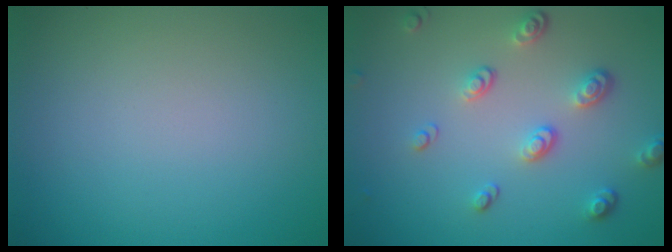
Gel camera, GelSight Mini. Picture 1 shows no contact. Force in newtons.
{"total": 3.3, "press": 2.6, "slide": 2.0}